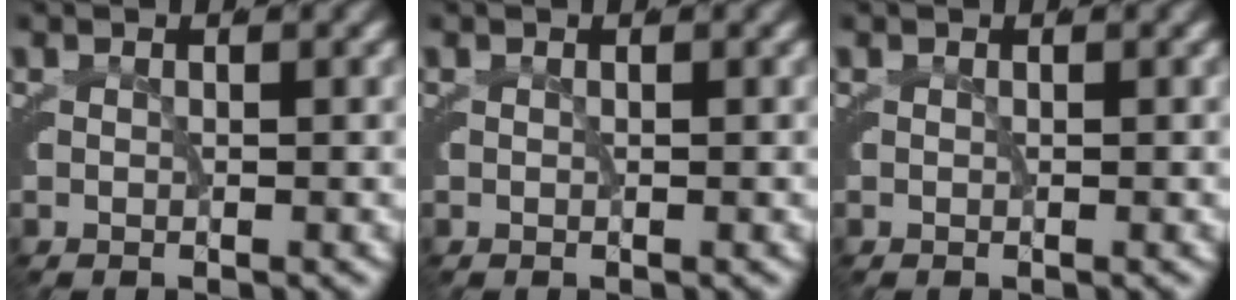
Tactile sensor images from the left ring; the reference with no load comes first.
{"total": 0.0}
{"total": 0.0}